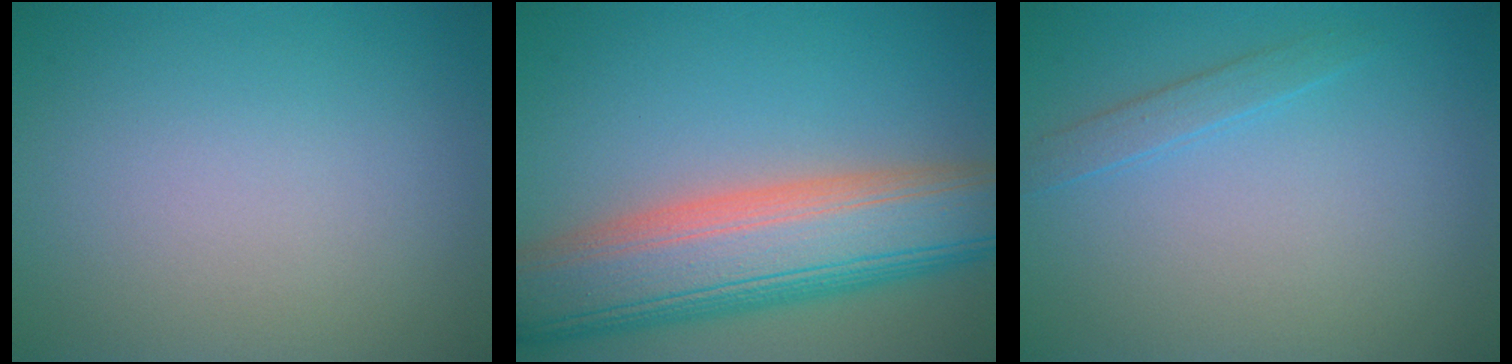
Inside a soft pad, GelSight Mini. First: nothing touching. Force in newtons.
{"total": 11.5, "press": 11.5, "slide": 0.6}
{"total": 1.3, "press": 1.3, "slide": 0.1}